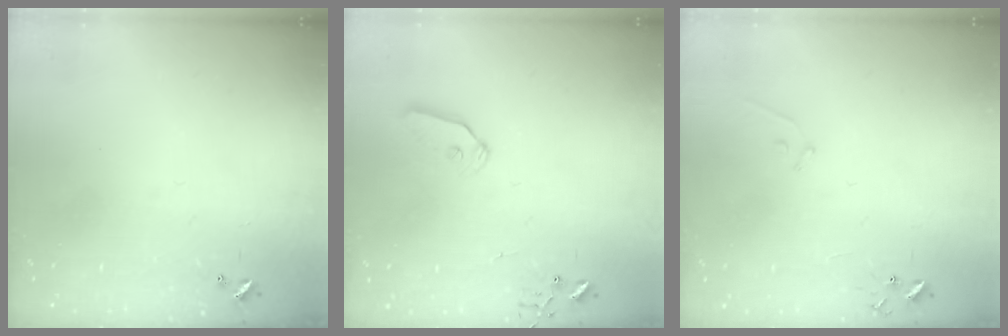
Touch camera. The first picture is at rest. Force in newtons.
{"total": 6.3, "press": 6.3, "slide": 0.1}
{"total": 7.4, "press": 7.3, "slide": 0.6}